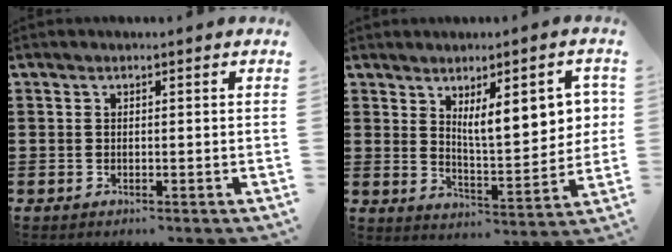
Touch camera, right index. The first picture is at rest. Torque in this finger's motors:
{"motor_torque": [1.66, 0.17, 0.61, 0.10]}